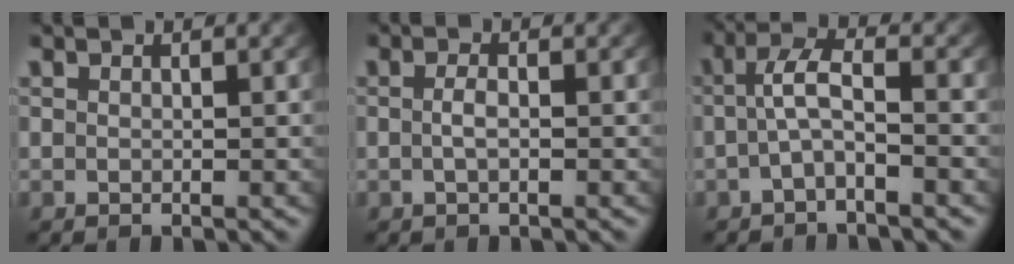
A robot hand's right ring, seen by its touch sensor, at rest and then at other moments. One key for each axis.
{"total": 1.2, "fx": -0.5, "fy": 0.1, "fz": 1.1, "tx": -0.030, "ty": -0.009, "tz": -0.005}
{"total": 2.9, "fx": -1.1, "fy": 0.9, "fz": 2.6, "tx": -0.053, "ty": -0.001, "tz": -0.020}